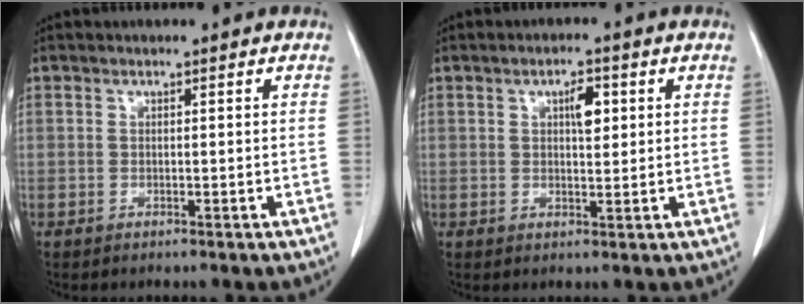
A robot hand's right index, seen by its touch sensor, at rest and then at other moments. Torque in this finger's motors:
{"motor_torque": [0.07, 0.05, 0.09, 0.05]}